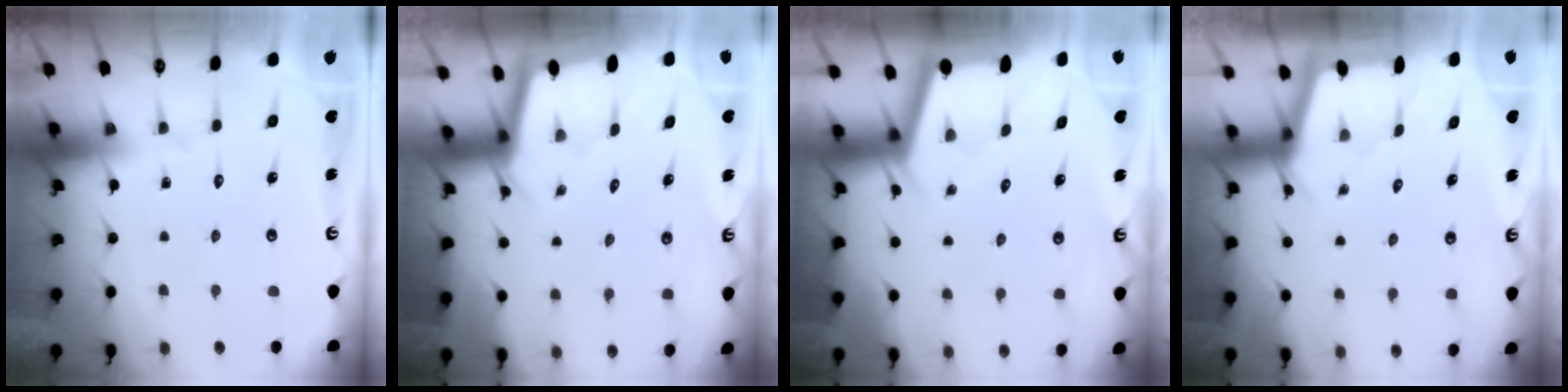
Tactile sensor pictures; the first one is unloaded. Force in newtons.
{"total": 1.9, "press": 1.9, "slide": 0.1}
{"total": 2.4, "press": 2.4, "slide": 0.2}
{"total": 2.3, "press": 2.3, "slide": 0.3}